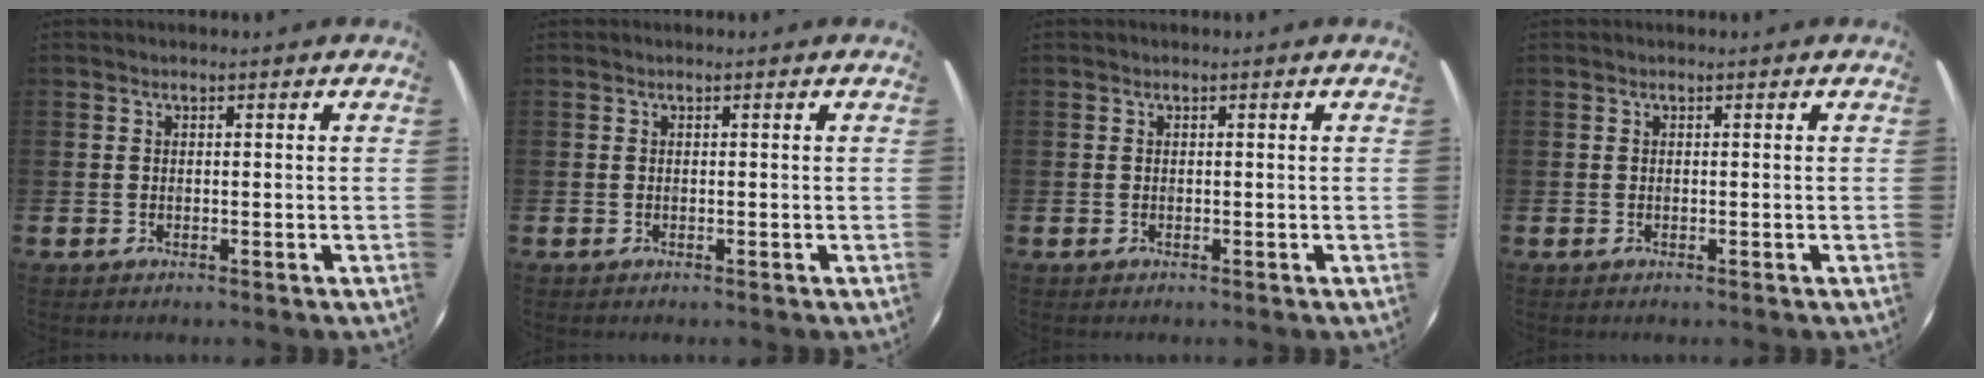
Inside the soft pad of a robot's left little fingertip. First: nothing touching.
{"total": 0.0}
{"total": 0.0}
{"total": 0.0}